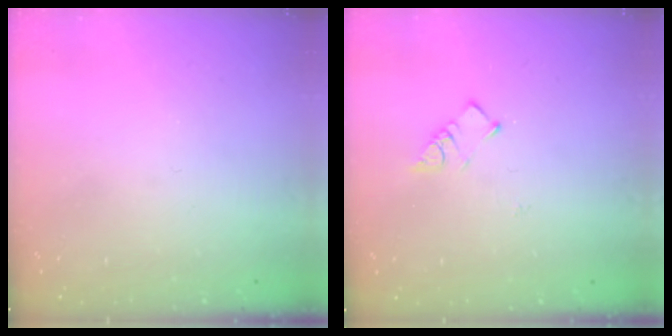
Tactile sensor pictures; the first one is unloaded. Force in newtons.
{"total": 3.4, "press": 3.3, "slide": 0.5}